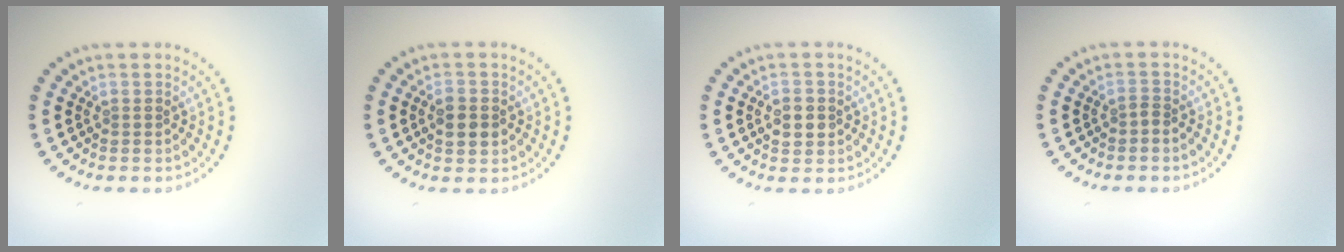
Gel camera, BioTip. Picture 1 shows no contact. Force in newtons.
{"total": 2.8, "press": 2.8, "slide": 0.2}
{"total": 2.6, "press": 2.6, "slide": 0.2}
{"total": 0.5, "press": 0.3, "slide": 0.4}